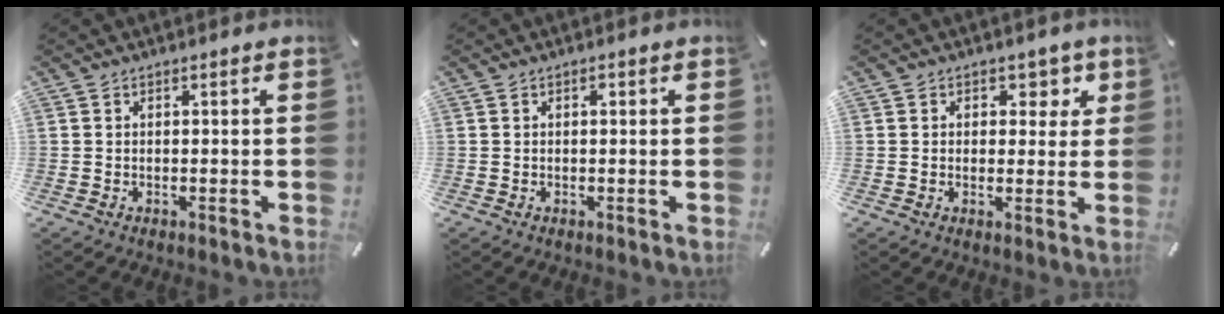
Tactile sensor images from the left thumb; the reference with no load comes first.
{"total": 0.6, "force": [0.2, 0.4, 0.5], "torque": [-0.009, 0.002, 0.002]}
{"total": 4.7, "force": [1.6, 3.8, 2.1], "torque": [-0.003, -0.008, 0.018]}